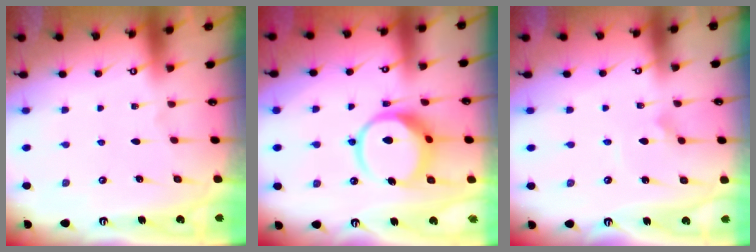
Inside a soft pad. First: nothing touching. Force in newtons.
{"total": 12.7, "press": 12.6, "slide": 1.5}
{"total": 2.7, "press": 2.7, "slide": 0.1}